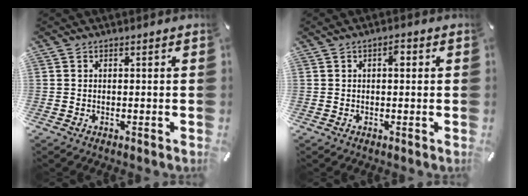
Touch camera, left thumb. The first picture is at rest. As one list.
[{"total": 2.7, "force": [0.6, 1.4, 2.3], "torque": [-0.030, 0.003, 0.005]}]